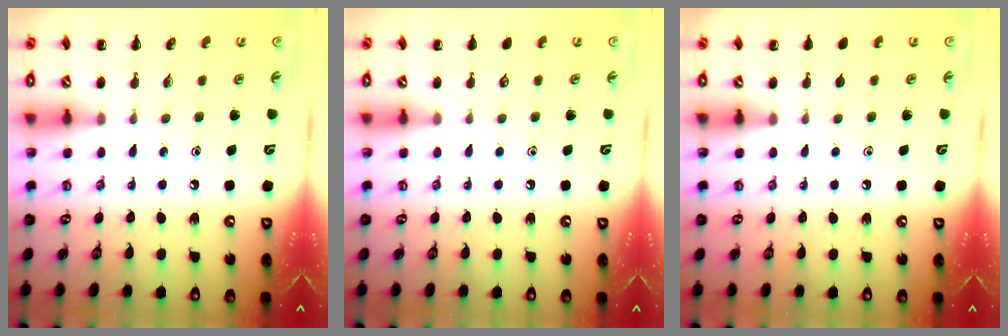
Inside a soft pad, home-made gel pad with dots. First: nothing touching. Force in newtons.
{"total": 0.0}
{"total": 0.6, "press": 0.6, "slide": 0.1}